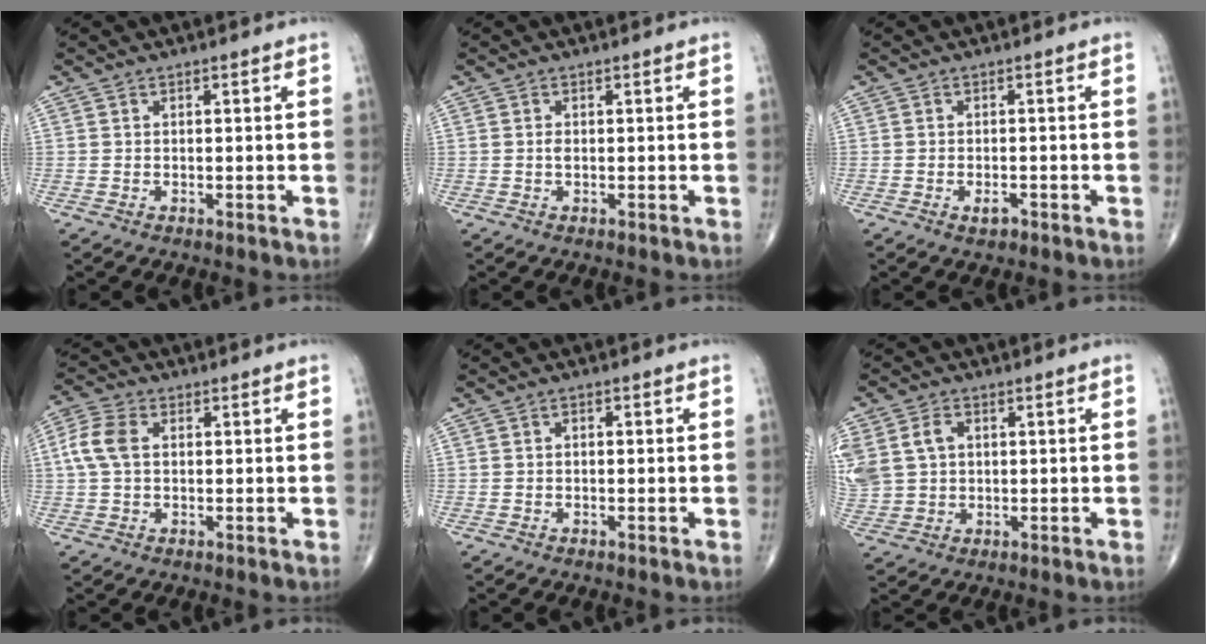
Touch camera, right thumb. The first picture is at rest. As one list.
[{"total": 0.9, "force": [0.0, 0.5, 0.7], "torque": [-0.015, 0.001, 0.000]}, {"total": 1.7, "force": [-1.0, 0.8, 1.1], "torque": [-0.016, 0.003, -0.016]}, {"total": 6.4, "force": [0.9, 4.1, 4.8], "torque": [-0.118, 0.017, 0.013]}, {"total": 0.9, "force": [0.1, 0.5, 0.7], "torque": [-0.010, 0.004, -0.001]}, {"total": 13.8, "force": [2.9, 11.0, 7.9], "torque": [-0.206, 0.021, 0.071]}]